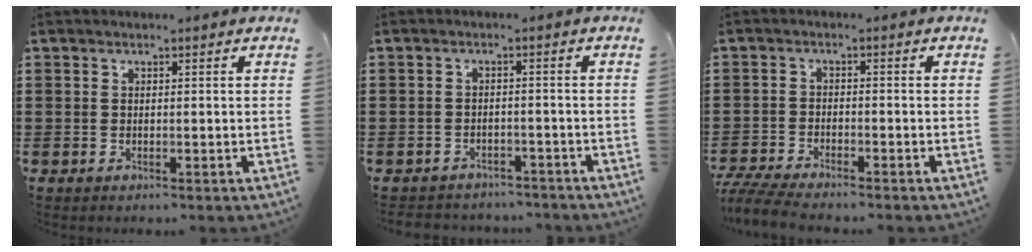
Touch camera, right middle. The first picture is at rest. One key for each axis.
{"total": 2.4, "fx": -2.3, "fy": 0.4, "fz": -0.2, "tx": -0.006, "ty": -0.002, "tz": -0.051}
{"total": 4.4, "fx": -4.1, "fy": 0.1, "fz": 1.4, "tx": -0.046, "ty": -0.015, "tz": -0.087}